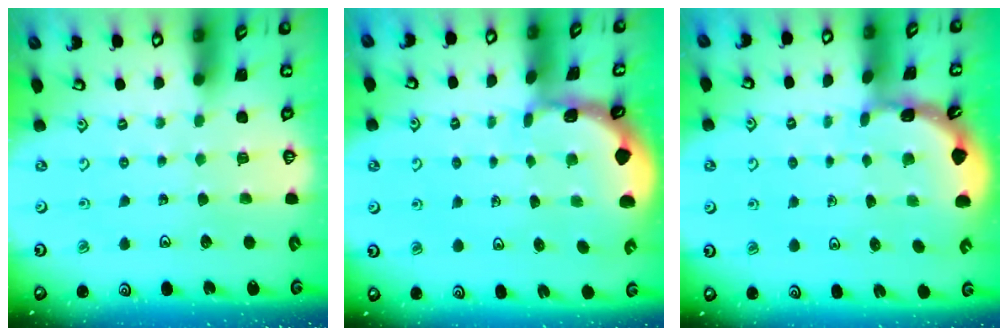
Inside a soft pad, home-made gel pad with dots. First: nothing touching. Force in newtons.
{"total": 1.1, "press": 1.1, "slide": 0.2}
{"total": 1.6, "press": 1.6, "slide": 0.1}